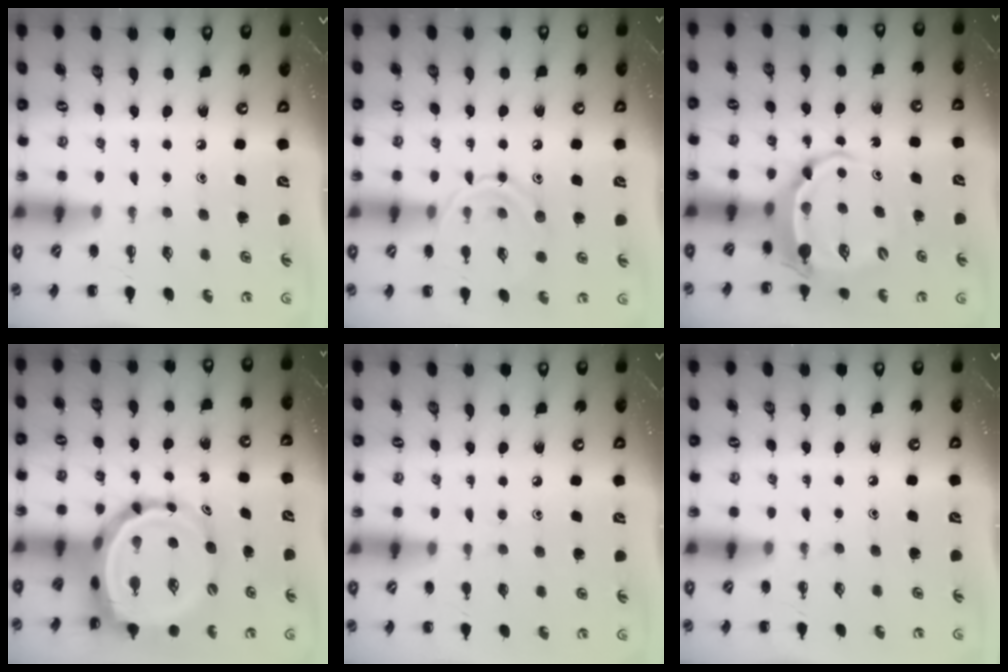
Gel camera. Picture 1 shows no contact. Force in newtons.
{"total": 10.7, "press": 10.6, "slide": 0.6}
{"total": 5.7, "press": 5.7, "slide": 0.9}
{"total": 10.0, "press": 9.7, "slide": 2.5}
{"total": 3.5, "press": 3.2, "slide": 1.5}
{"total": 0.0}